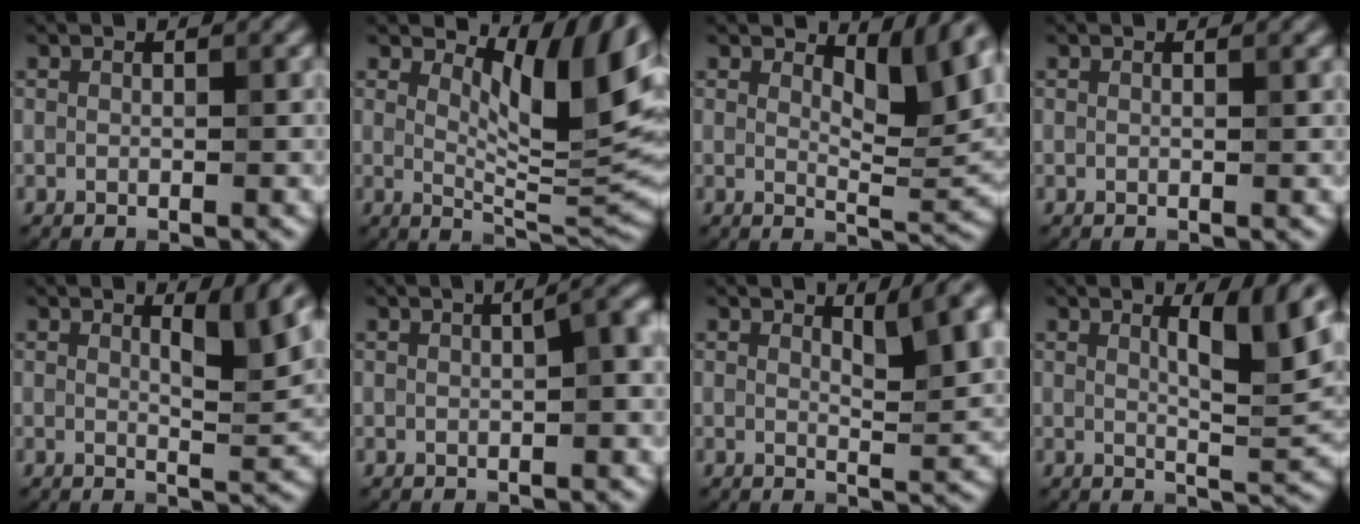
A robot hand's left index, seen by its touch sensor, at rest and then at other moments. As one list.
[{"total": 9.2, "force": [4.0, 3.4, 7.5], "torque": [-0.105, -0.009, 0.067]}, {"total": 4.9, "force": [2.7, 1.7, 3.7], "torque": [-0.052, -0.010, 0.038]}, {"total": 0.6, "force": [0.3, 0.2, 0.5], "torque": [-0.003, 0.002, 0.003]}, {"total": 3.8, "force": [1.8, 0.8, 3.3], "torque": [-0.046, -0.007, 0.027]}, {"total": 3.8, "force": [0.6, 1.2, 3.5], "torque": [-0.034, 0.019, 0.011]}, {"total": 4.6, "force": [2.2, 1.2, 3.9], "torque": [-0.051, -0.002, 0.031]}, {"total": 5.6, "force": [2.2, 1.1, 5.0], "torque": [-0.076, -0.005, 0.036]}]